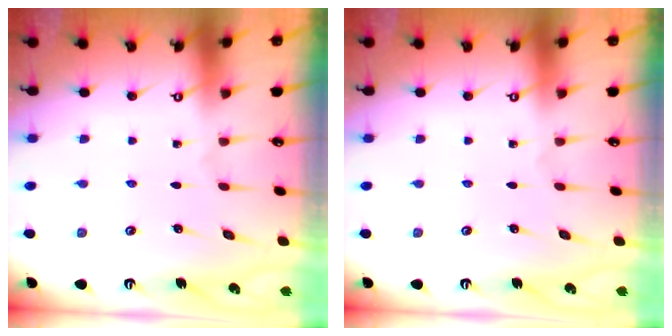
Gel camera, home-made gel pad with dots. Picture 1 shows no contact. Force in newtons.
{"total": 0.0}